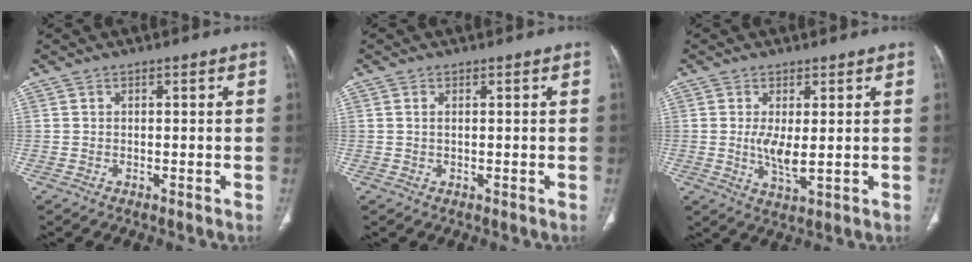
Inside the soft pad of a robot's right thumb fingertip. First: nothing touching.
{"total": 0.7, "force": [0.2, 0.3, 0.6], "torque": [-0.018, 0.004, 0.006]}
{"total": 5.1, "force": [0.3, 1.6, 4.8], "torque": [-0.101, -0.018, 0.011]}